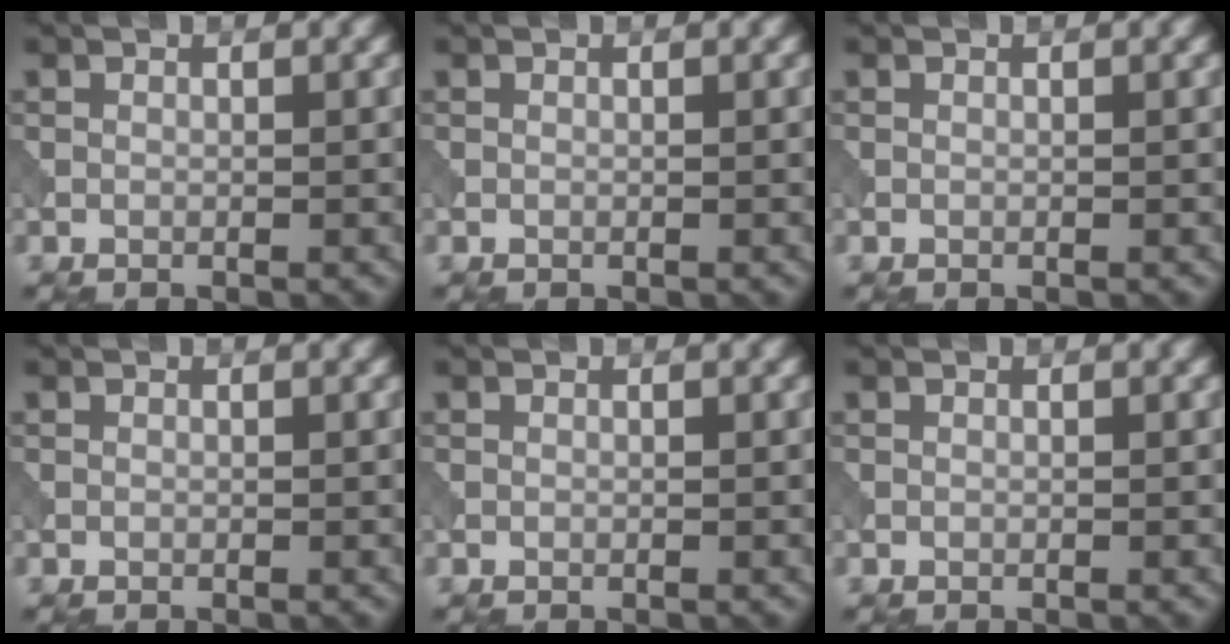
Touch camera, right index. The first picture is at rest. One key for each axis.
{"total": 0.0}
{"total": 0.0}
{"total": 0.0}
{"total": 0.0}
{"total": 0.0}